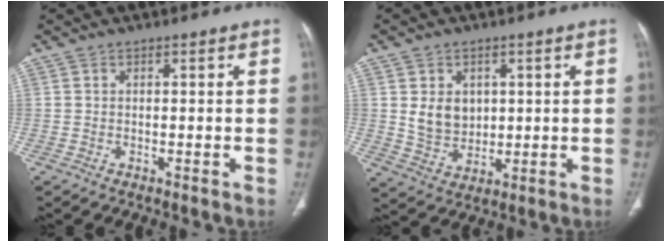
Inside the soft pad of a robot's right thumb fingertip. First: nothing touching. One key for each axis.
{"total": 7.1, "fx": 1.5, "fy": 5.7, "fz": 4.0, "tx": -0.042, "ty": -0.015, "tz": 0.041}